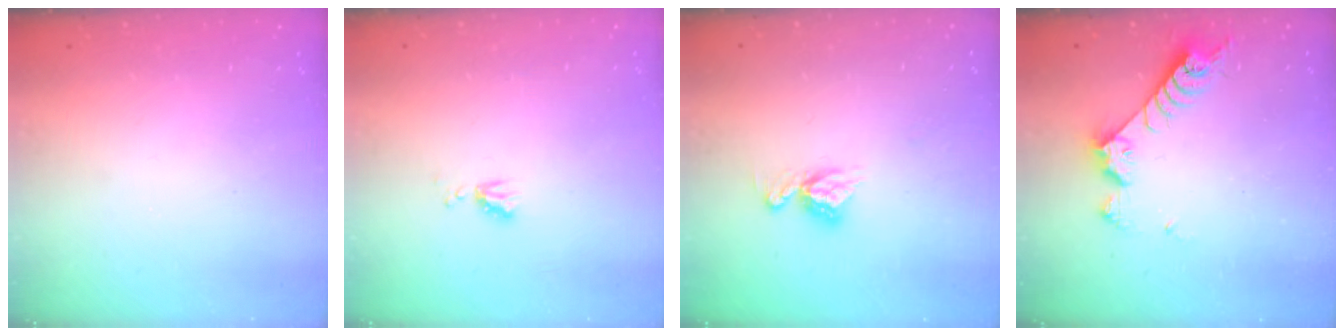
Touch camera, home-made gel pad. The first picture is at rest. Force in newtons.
{"total": 4.3, "press": 4.2, "slide": 0.7}
{"total": 8.4, "press": 8.4, "slide": 0.7}
{"total": 7.9, "press": 7.8, "slide": 1.3}